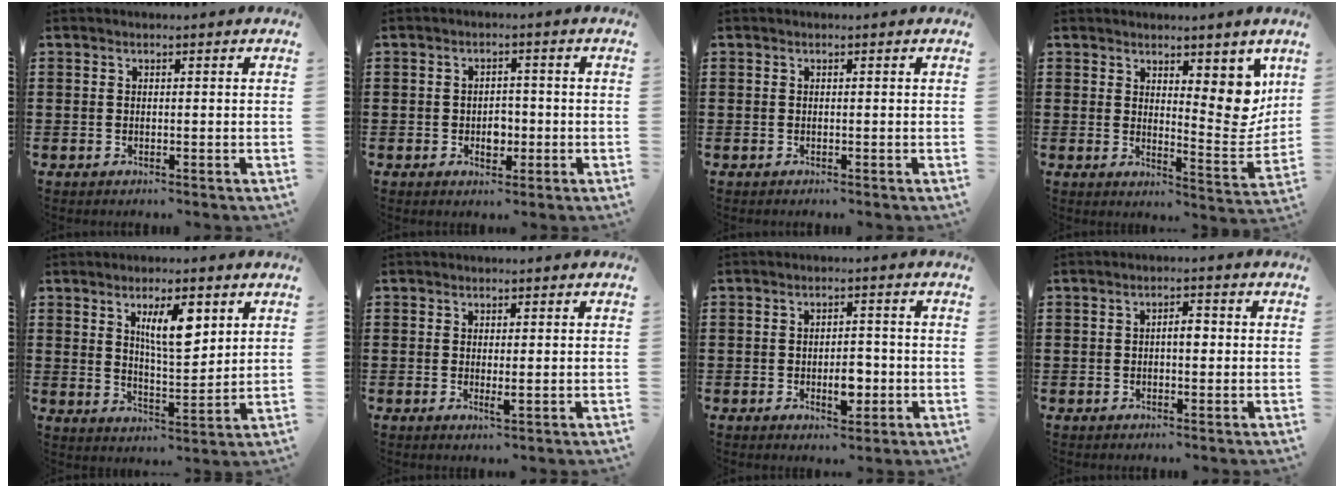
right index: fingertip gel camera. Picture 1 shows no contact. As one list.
[{"total": 2.9, "force": [-0.8, 2.1, 1.9], "torque": [-0.032, -0.001, -0.018]}, {"total": 0.0}, {"total": 7.5, "force": [5.0, 3.1, 4.6], "torque": [-0.055, -0.035, 0.084]}, {"total": 7.8, "force": [3.5, 2.4, 6.5], "torque": [-0.119, 0.000, 0.057]}, {"total": 1.5, "force": [0.0, 0.2, 1.5], "torque": [-0.029, -0.005, 0.000]}, {"total": 4.7, "force": [-1.4, 2.3, 3.9], "torque": [-0.058, 0.003, -0.024]}, {"total": 2.4, "force": [-0.1, 0.8, 2.2], "torque": [-0.041, 0.004, -0.004]}]